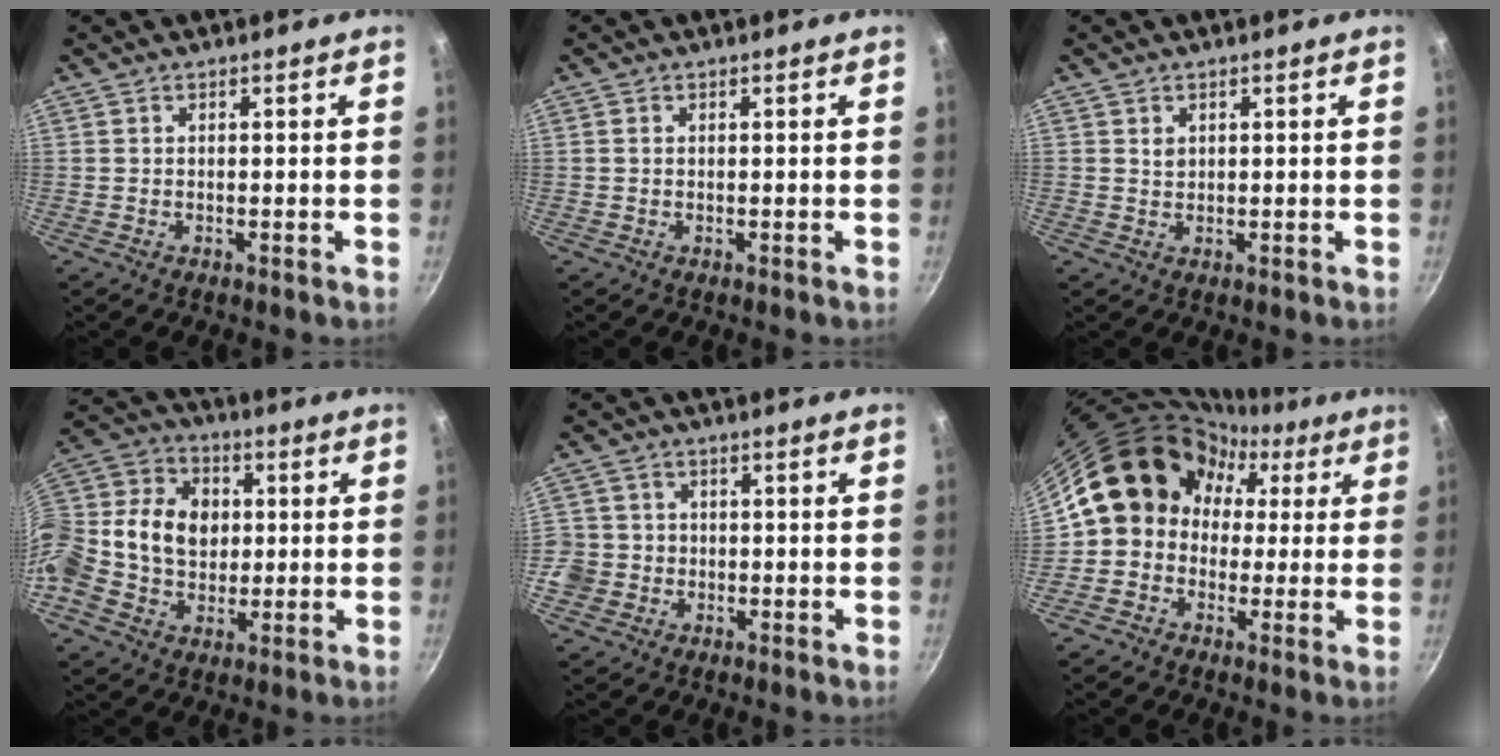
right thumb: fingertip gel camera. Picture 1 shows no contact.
{"total": 0.5, "force": [0.1, 0.4, 0.3], "torque": [-0.006, 0.002, 0.000]}
{"total": 1.3, "force": [0.5, 1.1, 0.6], "torque": [-0.006, -0.002, 0.008]}
{"total": 21.6, "force": [0.3, 17.2, 13.0], "torque": [-0.246, 0.041, -0.006]}
{"total": 6.6, "force": [-1.7, 6.2, 1.6], "torque": [-0.020, 0.026, -0.031]}
{"total": 15.6, "force": [1.6, 14.1, 6.5], "torque": [-0.062, 0.047, 0.008]}